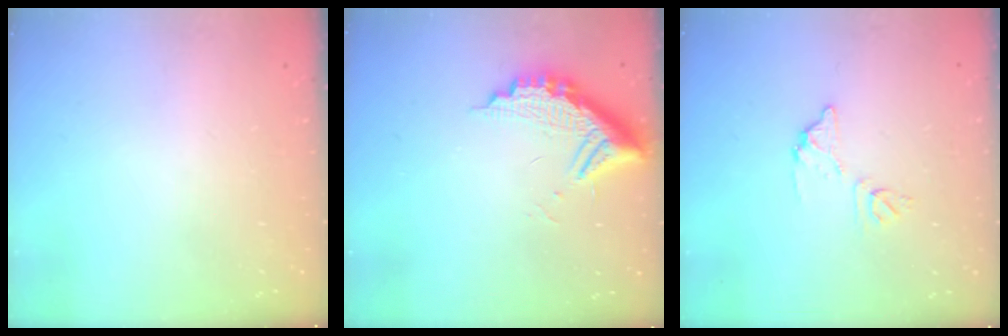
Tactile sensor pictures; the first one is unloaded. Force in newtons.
{"total": 11.7, "press": 11.6, "slide": 1.2}
{"total": 8.7, "press": 8.6, "slide": 0.3}